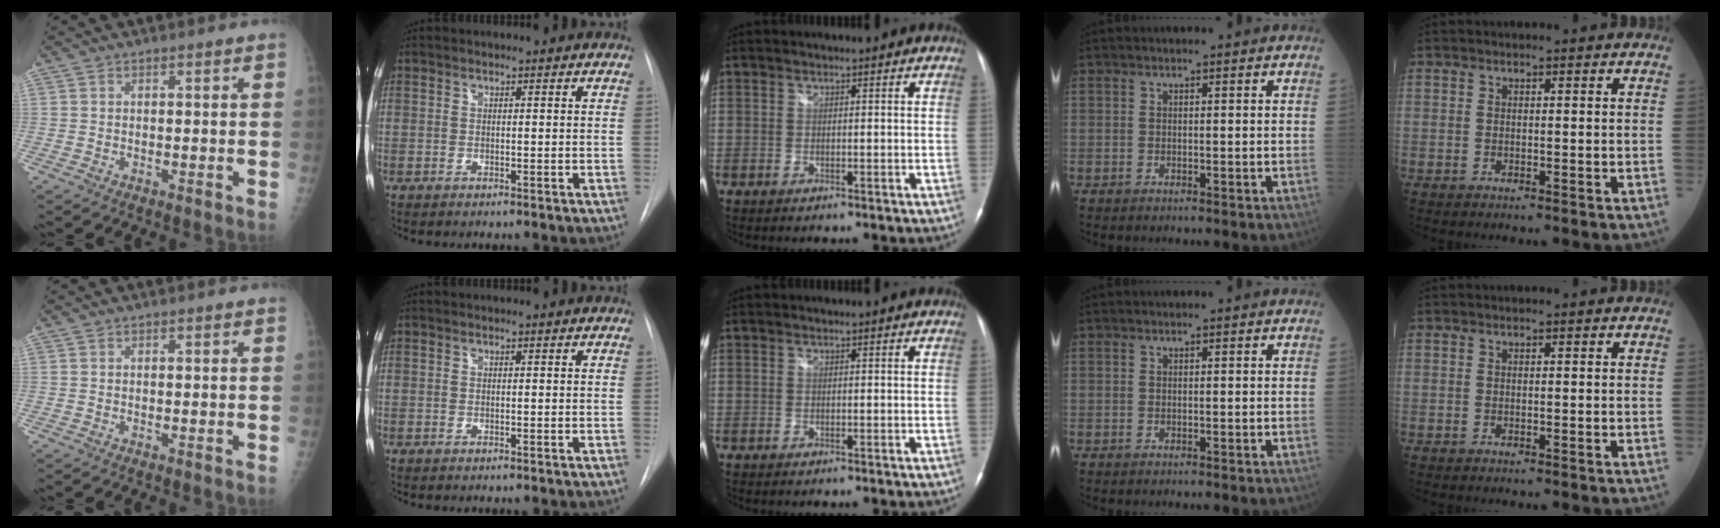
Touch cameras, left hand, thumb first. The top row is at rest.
{}